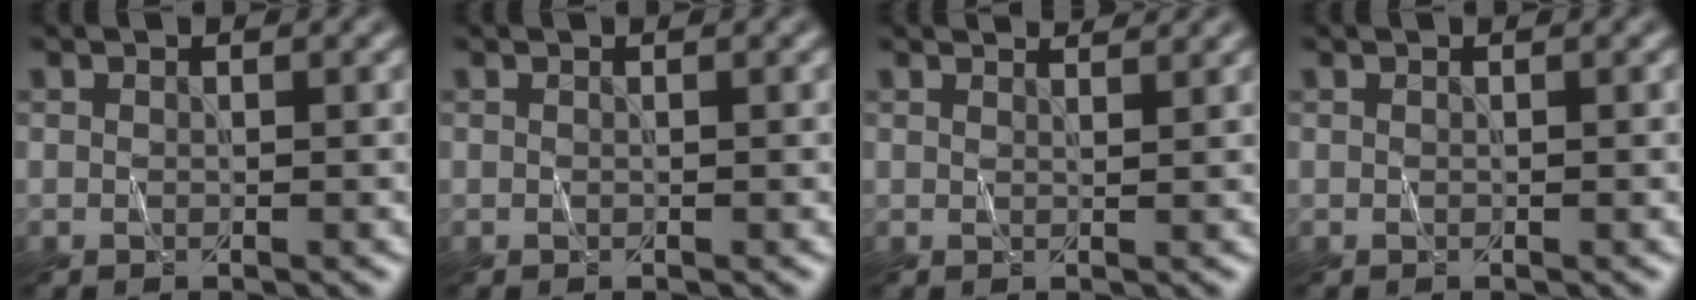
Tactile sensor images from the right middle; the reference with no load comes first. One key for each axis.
{"total": 0.0}
{"total": 2.4, "fx": 2.2, "fy": 0.4, "fz": 0.7, "tx": -0.006, "ty": 0.003, "tz": 0.021}
{"total": 0.0}